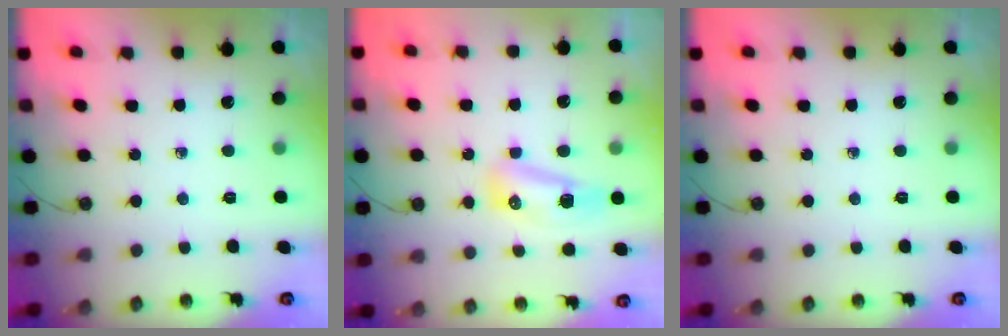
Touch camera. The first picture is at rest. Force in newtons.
{"total": 8.9, "press": 8.5, "slide": 2.3}
{"total": 0.0}